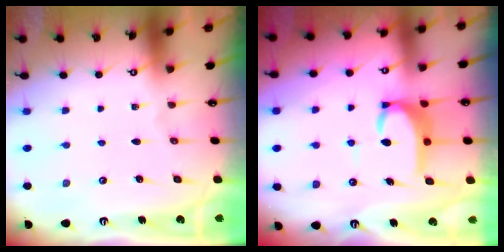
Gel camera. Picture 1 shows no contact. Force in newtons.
{"total": 6.1, "press": 6.0, "slide": 0.6}